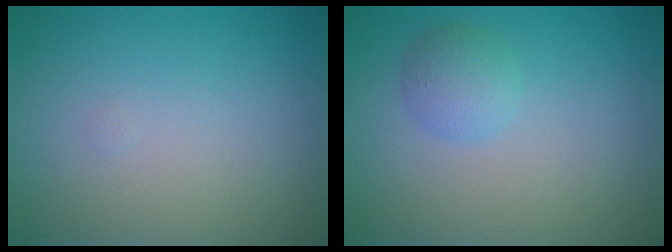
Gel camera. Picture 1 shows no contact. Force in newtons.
{"total": 2.0, "press": 2.0, "slide": 0.1}